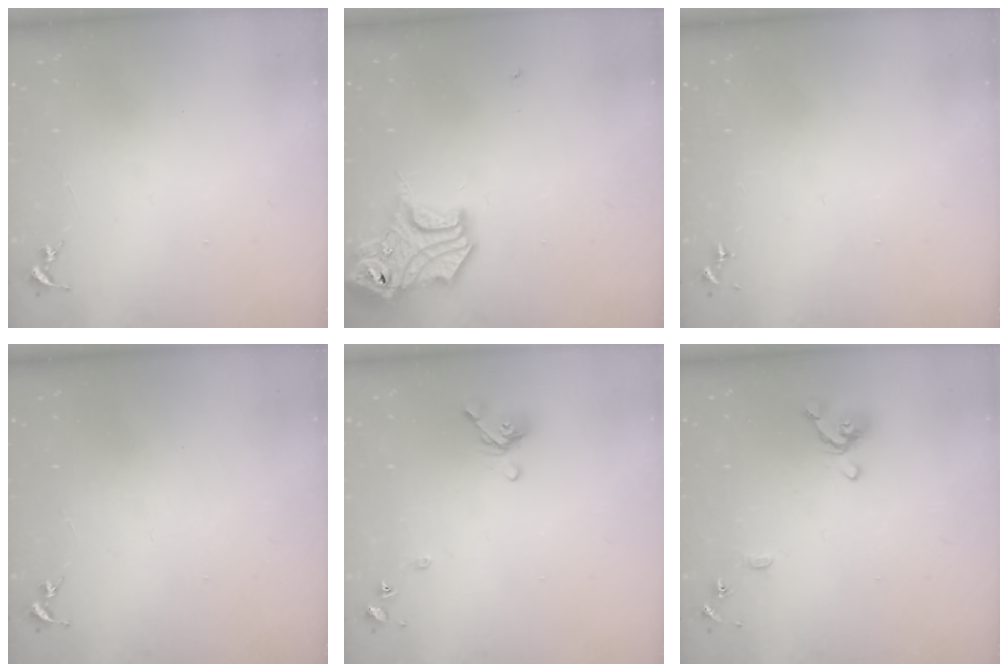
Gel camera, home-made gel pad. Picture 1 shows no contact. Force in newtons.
{"total": 14.1, "press": 14.0, "slide": 1.9}
{"total": 0.0}
{"total": 0.0}
{"total": 8.6, "press": 8.4, "slide": 1.4}
{"total": 9.9, "press": 9.8, "slide": 1.3}